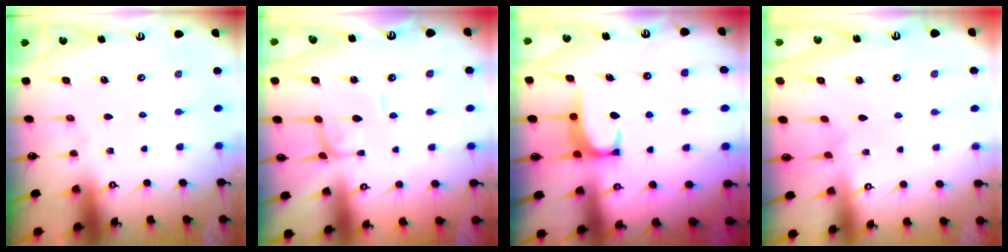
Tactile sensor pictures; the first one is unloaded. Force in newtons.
{"total": 2.1, "press": 2.1, "slide": 0.1}
{"total": 2.1, "press": 2.1, "slide": 0.5}
{"total": 5.7, "press": 5.7, "slide": 0.1}